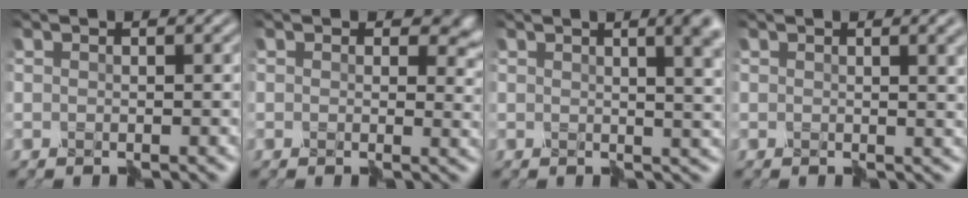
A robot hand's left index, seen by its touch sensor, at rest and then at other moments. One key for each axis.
{"total": 3.5, "fx": 1.0, "fy": 2.6, "fz": 2.1, "tx": -0.019, "ty": -0.001, "tz": 0.008}
{"total": 8.8, "fx": 3.0, "fy": 4.4, "fz": 7.0, "tx": -0.042, "ty": 0.038, "tz": 0.023}
{"total": 5.4, "fx": 1.9, "fy": 2.4, "fz": 4.5, "tx": -0.029, "ty": 0.007, "tz": 0.026}